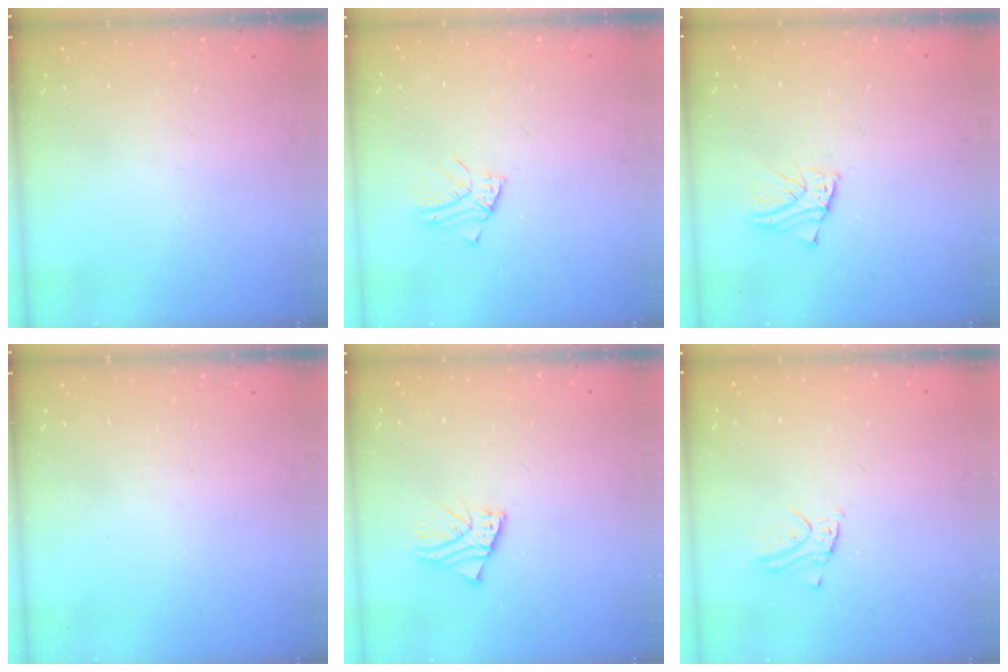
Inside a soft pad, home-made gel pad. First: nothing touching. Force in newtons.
{"total": 3.0, "press": 3.0, "slide": 0.2}
{"total": 2.5, "press": 2.5, "slide": 0.2}
{"total": 0.0}
{"total": 3.0, "press": 3.0, "slide": 0.2}
{"total": 2.2, "press": 2.2, "slide": 0.1}